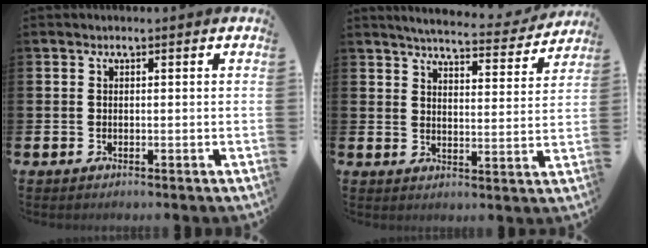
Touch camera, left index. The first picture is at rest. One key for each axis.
{"total": 5.5, "fx": 5.3, "fy": 0.5, "fz": 1.4, "tx": -0.036, "ty": -0.038, "tz": 0.088}